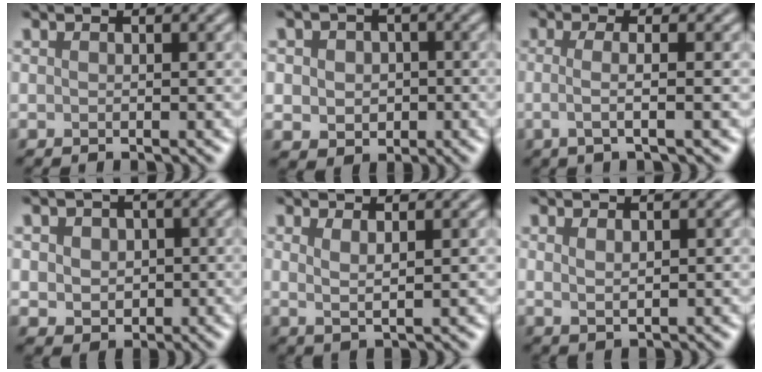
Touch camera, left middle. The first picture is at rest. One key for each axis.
{"total": 4.2, "fx": 0.2, "fy": 3.6, "fz": 2.0, "tx": -0.026, "ty": 0.013, "tz": -0.014}
{"total": 2.8, "fx": -0.3, "fy": 0.9, "fz": 2.7, "tx": -0.043, "ty": -0.007, "tz": -0.014}
{"total": 3.5, "fx": 0.4, "fy": 3.0, "fz": 1.8, "tx": -0.031, "ty": 0.007, "tz": -0.005}
{"total": 1.8, "fx": 0.9, "fy": 0.5, "fz": 1.4, "tx": -0.022, "ty": -0.004, "tz": 0.014}
{"total": 1.1, "fx": 0.5, "fy": 0.5, "fz": 0.9, "tx": -0.020, "ty": -0.003, "tz": 0.014}